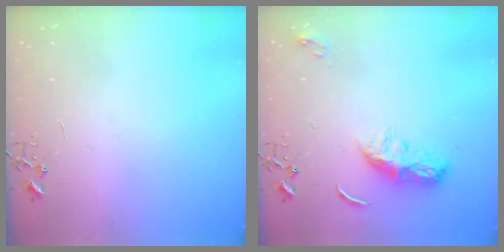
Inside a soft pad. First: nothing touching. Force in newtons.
{"total": 8.9, "press": 8.9, "slide": 0.1}